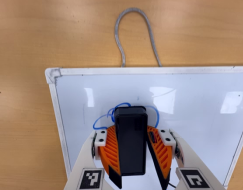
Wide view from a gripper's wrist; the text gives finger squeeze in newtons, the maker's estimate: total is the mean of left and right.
{"total": 12.8, "left": 14.6, "right": 10.9}